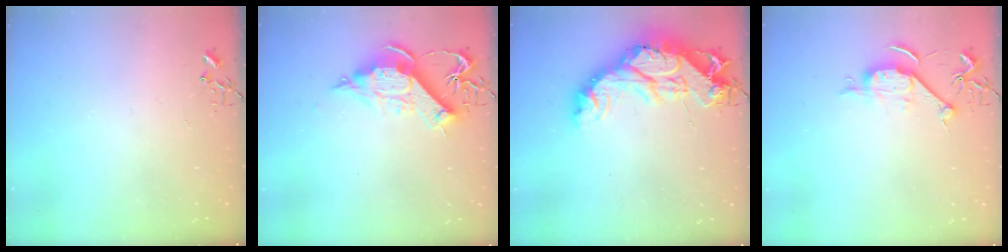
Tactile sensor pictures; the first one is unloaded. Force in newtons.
{"total": 12.1, "press": 12.0, "slide": 1.6}
{"total": 22.4, "press": 22.3, "slide": 2.3}
{"total": 7.1, "press": 7.0, "slide": 0.8}